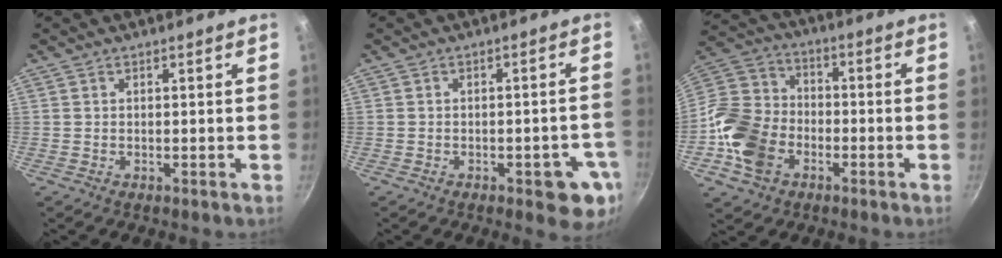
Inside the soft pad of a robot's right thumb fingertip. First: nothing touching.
{"total": 7.8, "force": [-2.9, 3.3, 6.5], "torque": [-0.046, 0.014, -0.032]}
{"total": 15.9, "force": [-5.5, 12.0, 8.7], "torque": [-0.161, 0.041, -0.120]}